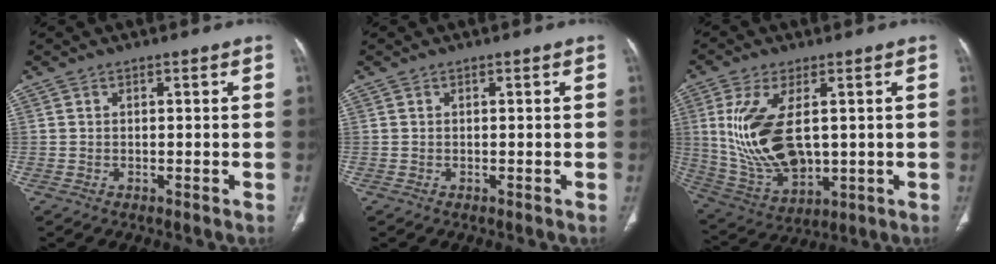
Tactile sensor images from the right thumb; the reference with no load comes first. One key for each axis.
{"total": 0.0}
{"total": 16.3, "fx": 2.0, "fy": 8.5, "fz": 13.8, "tx": -0.275, "ty": -0.018, "tz": 0.059}